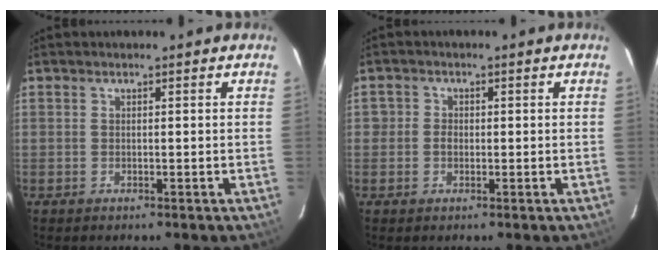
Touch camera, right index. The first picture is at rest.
{"total": 2.0, "force": [-0.5, 1.8, 0.6], "torque": [-0.008, 0.003, -0.014]}